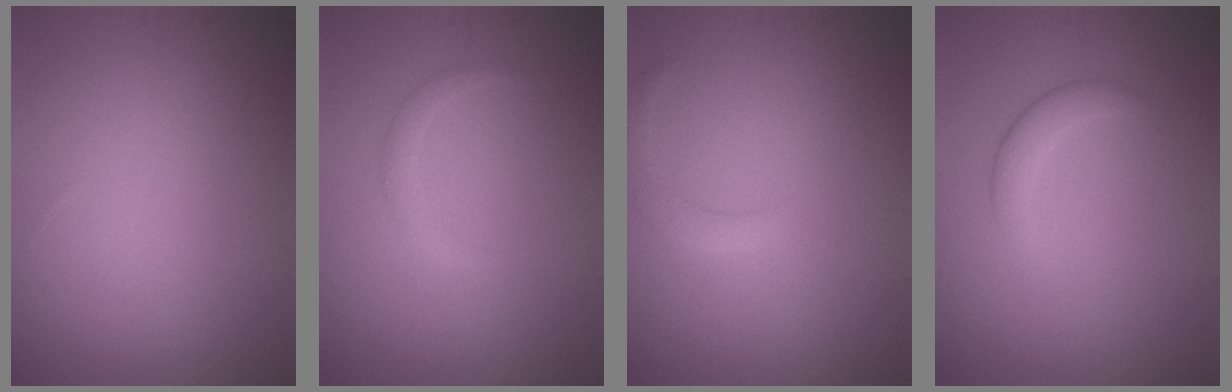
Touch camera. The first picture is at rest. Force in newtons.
{"total": 1.2, "press": 1.2, "slide": 0.1}
{"total": 1.9, "press": 1.8, "slide": 0.1}
{"total": 1.8, "press": 1.8, "slide": 0.1}